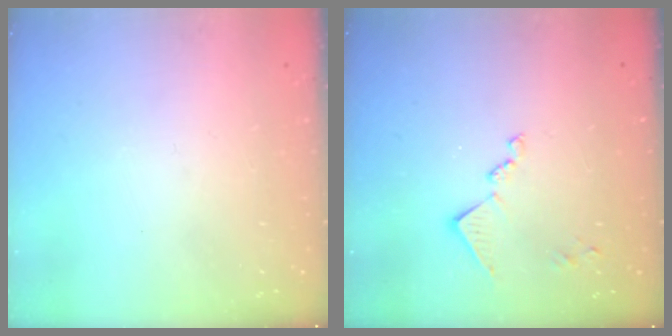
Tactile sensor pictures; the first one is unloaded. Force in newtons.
{"total": 9.6, "press": 9.5, "slide": 0.5}